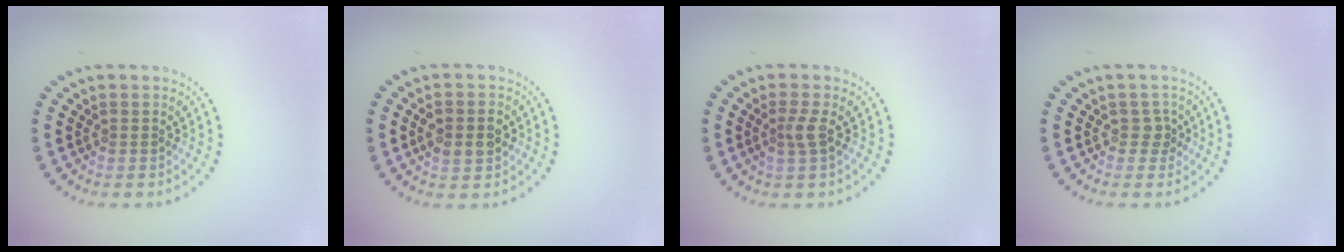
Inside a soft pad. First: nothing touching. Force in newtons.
{"total": 2.9, "press": 2.9, "slide": 0.1}
{"total": 1.6, "press": 1.3, "slide": 1.0}
{"total": 1.3, "press": 1.0, "slide": 0.8}